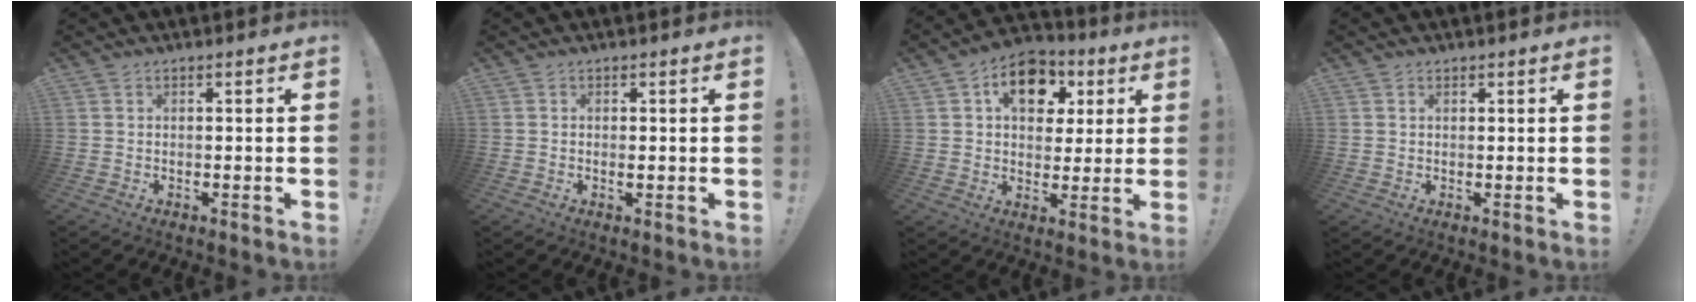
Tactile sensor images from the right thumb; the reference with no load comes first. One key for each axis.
{"total": 0.7, "fx": -0.1, "fy": 0.4, "fz": 0.6, "tx": -0.003, "ty": -0.002, "tz": -0.003}
{"total": 13.4, "fx": 5.3, "fy": 9.7, "fz": 7.6, "tx": -0.098, "ty": -0.019, "tz": 0.095}
{"total": 0.9, "fx": 0.6, "fy": 0.6, "fz": 0.1, "tx": 0.004, "ty": -0.002, "tz": 0.010}